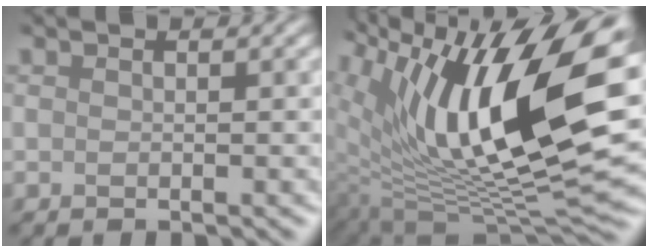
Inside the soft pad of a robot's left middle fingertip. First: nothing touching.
{"total": 14.6, "force": [4.4, 5.1, 12.9], "torque": [-0.264, -0.004, 0.101]}